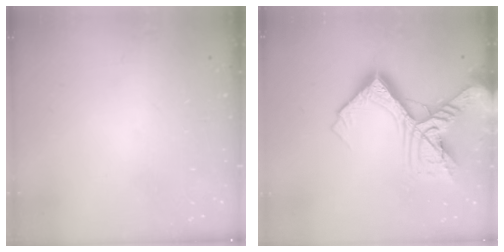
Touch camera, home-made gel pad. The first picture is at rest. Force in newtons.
{"total": 20.9, "press": 20.7, "slide": 2.5}